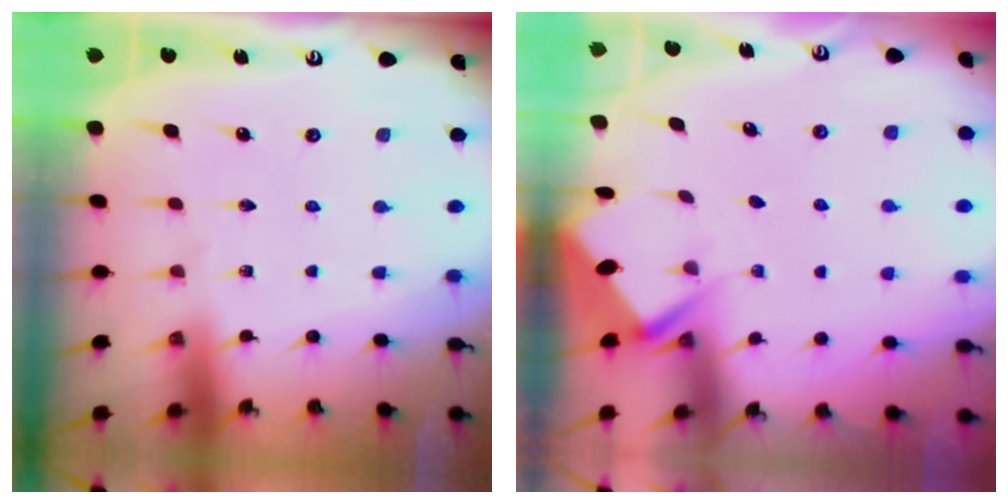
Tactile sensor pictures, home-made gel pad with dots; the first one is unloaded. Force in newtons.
{"total": 2.8, "press": 2.8, "slide": 0.3}